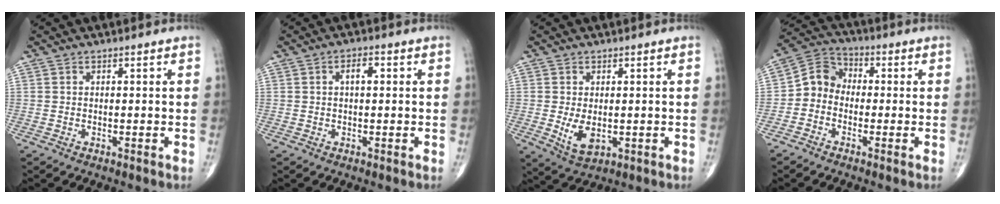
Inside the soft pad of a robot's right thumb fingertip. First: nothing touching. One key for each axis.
{"total": 2.6, "fx": 0.5, "fy": 1.2, "fz": 2.3, "tx": -0.037, "ty": 0.005, "tz": 0.006}
{"total": 5.1, "fx": -0.5, "fy": 2.9, "fz": 4.1, "tx": -0.072, "ty": -0.014, "tz": 0.003}
{"total": 6.6, "fx": -1.6, "fy": 5.6, "fz": 3.1, "tx": -0.039, "ty": 0.031, "tz": -0.049}